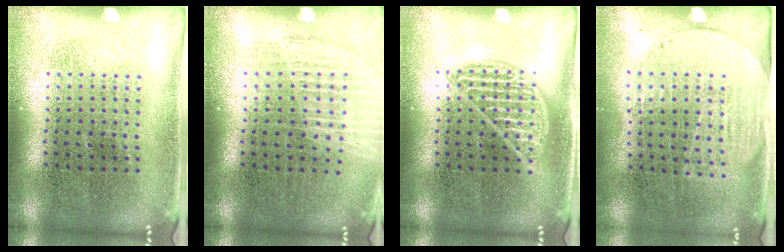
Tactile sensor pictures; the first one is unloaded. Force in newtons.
{"total": 1.1, "press": 1.1, "slide": 0.3}
{"total": 1.1, "press": 1.0, "slide": 0.2}
{"total": 1.5, "press": 1.3, "slide": 0.7}